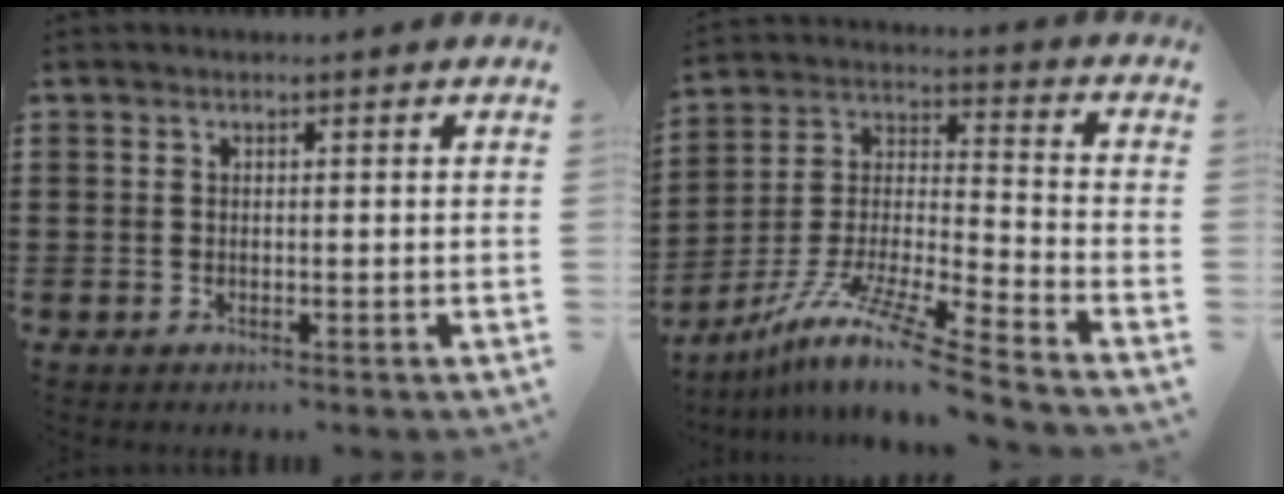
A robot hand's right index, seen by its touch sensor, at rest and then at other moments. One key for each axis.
{"total": 11.9, "fx": -9.5, "fy": 0.0, "fz": 7.2, "tx": -0.139, "ty": 0.003, "tz": -0.187}